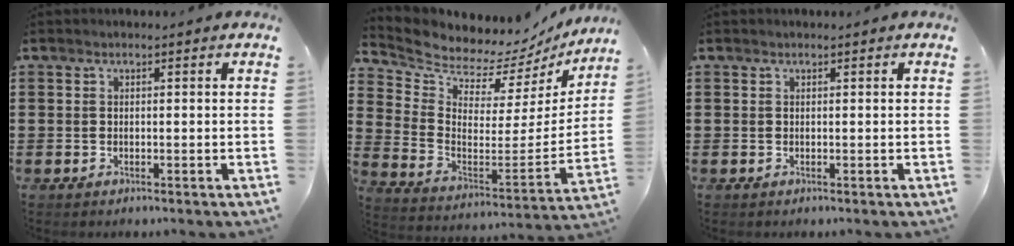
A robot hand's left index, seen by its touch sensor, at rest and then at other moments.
{"total": 5.9, "force": [5.8, 0.9, -0.3], "torque": [-0.038, -0.068, 0.093]}
{"total": 0.0}